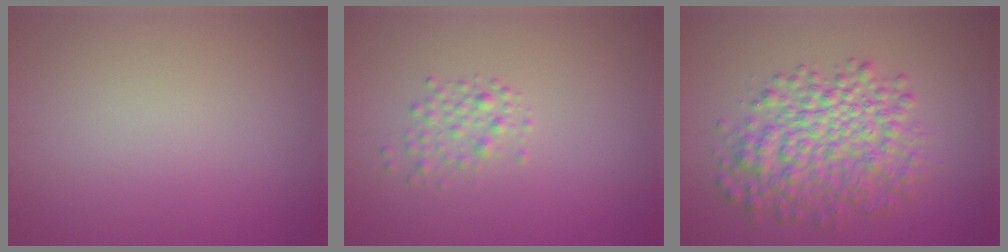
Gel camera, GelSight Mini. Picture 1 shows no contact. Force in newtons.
{"total": 1.6, "press": 1.6, "slide": 0.1}
{"total": 6.8, "press": 6.8, "slide": 0.0}